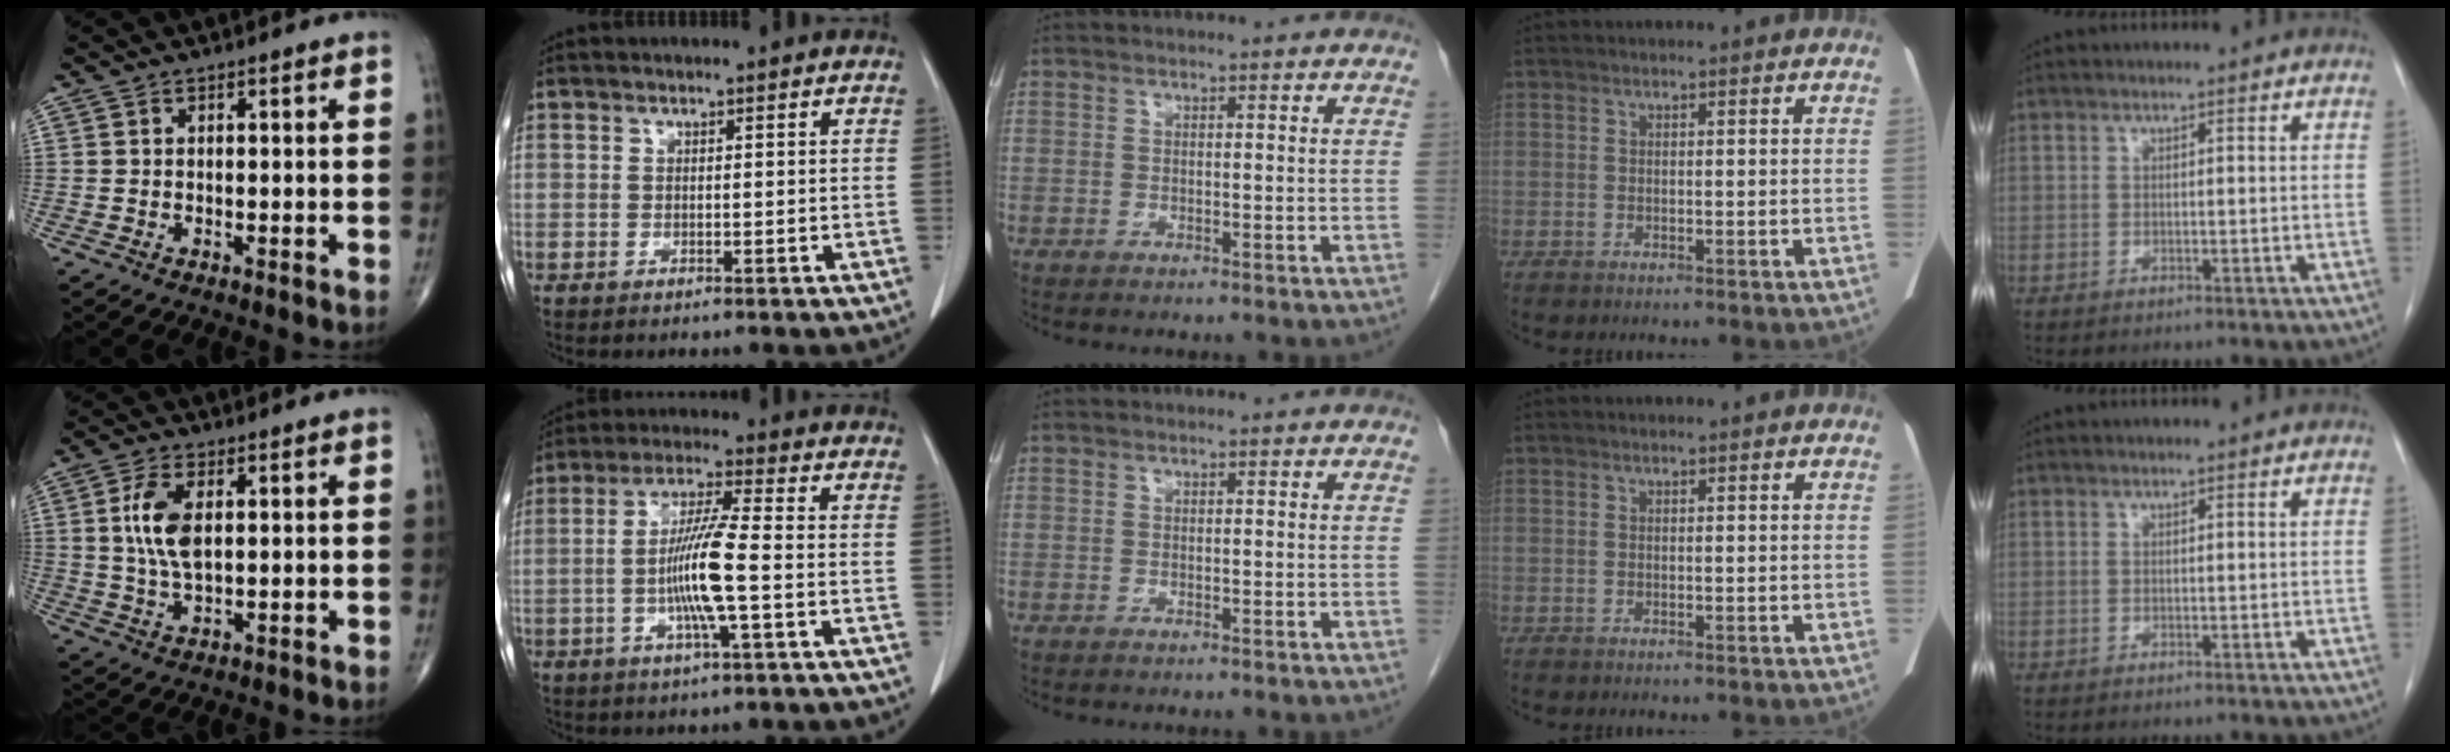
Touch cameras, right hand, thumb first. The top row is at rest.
{"thumb": {"total": 7.8, "force": [1.4, 3.8, 6.6], "torque": [-0.138, -0.006, 0.028]}, "index": {"total": 9.4, "force": [-1.7, -0.1, 9.3], "torque": [-0.180, -0.004, -0.037]}}